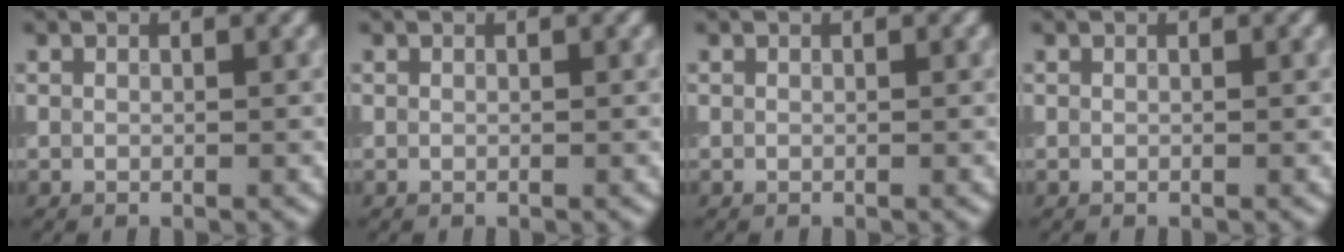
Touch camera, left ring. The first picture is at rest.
{"total": 0.0}
{"total": 0.0}
{"total": 0.0}